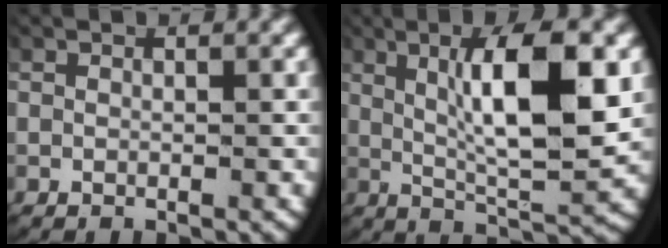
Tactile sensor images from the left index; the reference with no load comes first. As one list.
[{"total": 8.2, "force": [1.9, 2.1, 7.7], "torque": [-0.141, -0.007, 0.038]}]